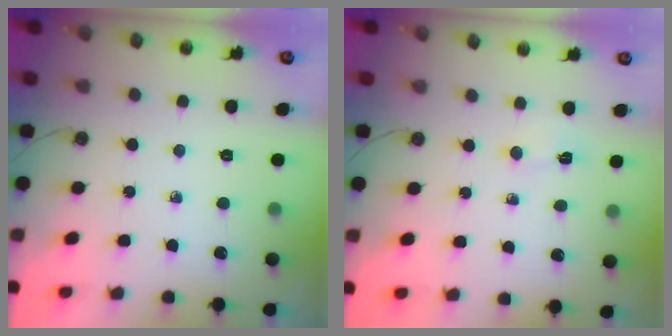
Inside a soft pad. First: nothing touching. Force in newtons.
{"total": 2.5, "press": 2.5, "slide": 0.5}